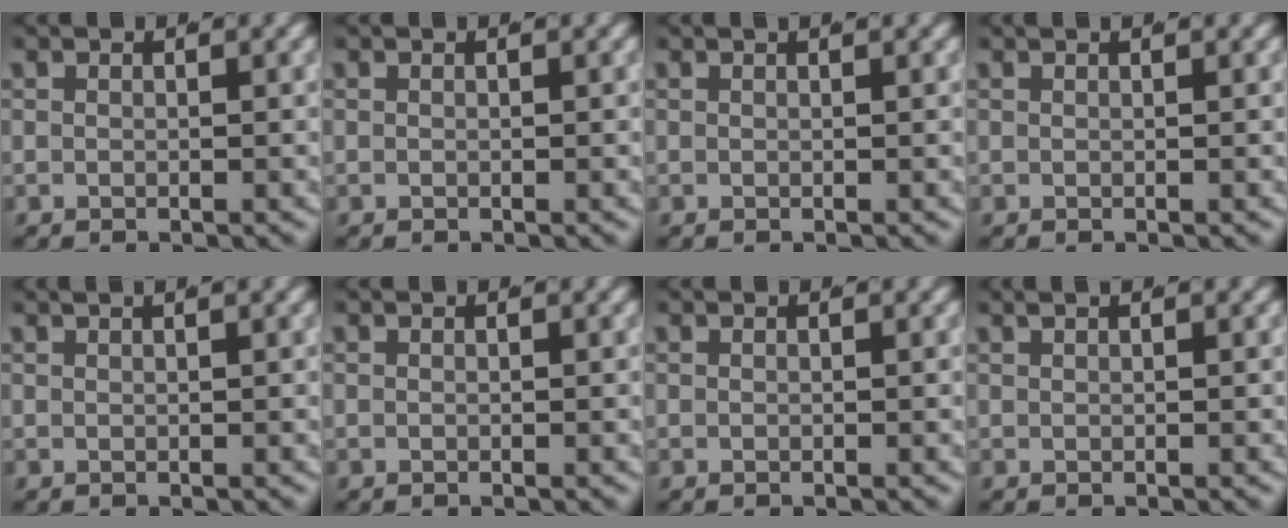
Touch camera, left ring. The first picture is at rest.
{"total": 0.0}
{"total": 0.6, "force": [0.4, -0.2, 0.2], "torque": [0.003, 0.005, 0.006]}
{"total": 0.5, "force": [0.3, -0.4, 0.0], "torque": [0.003, 0.001, 0.006]}
{"total": 1.3, "force": [1.0, -0.4, 0.8], "torque": [0.001, 0.009, 0.015]}
{"total": 0.0}
{"total": 0.0}
{"total": 1.0, "force": [0.8, -0.1, 0.6], "torque": [-0.003, 0.006, 0.014]}